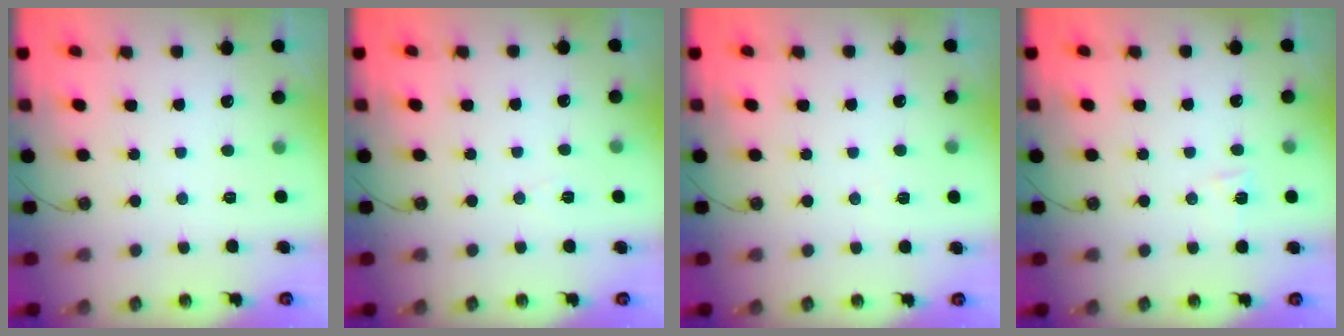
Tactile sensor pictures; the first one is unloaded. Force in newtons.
{"total": 5.0, "press": 2.2, "slide": 4.4}
{"total": 5.4, "press": 3.6, "slide": 4.0}
{"total": 4.9, "press": 4.5, "slide": 2.0}